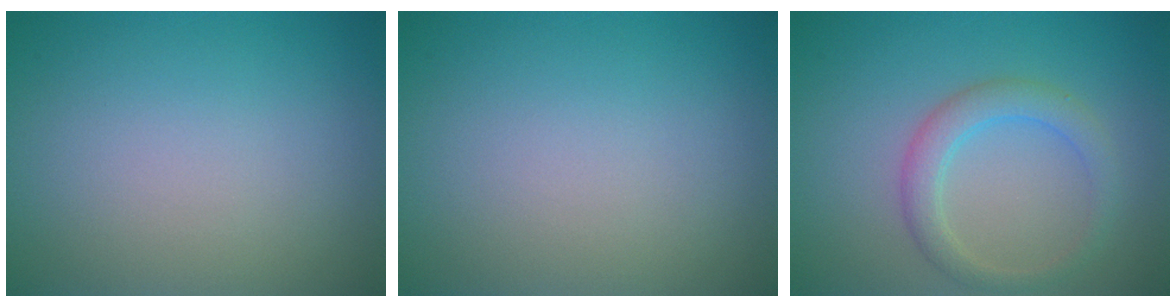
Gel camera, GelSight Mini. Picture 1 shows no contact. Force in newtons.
{"total": 0.0}
{"total": 2.8, "press": 2.8, "slide": 0.1}